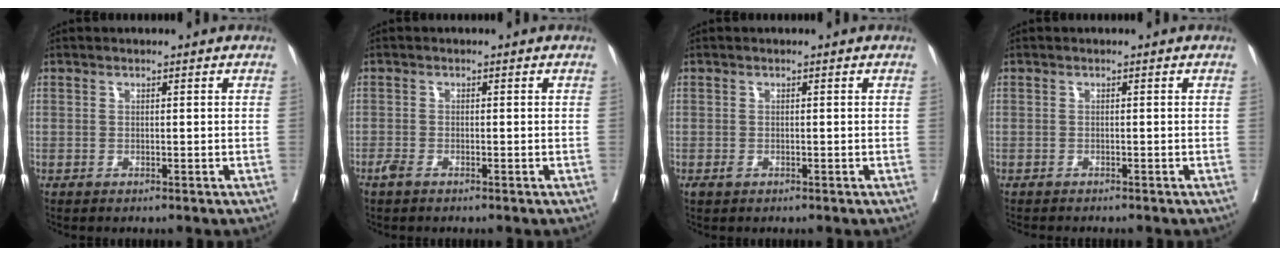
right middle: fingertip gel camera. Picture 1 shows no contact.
{"total": 1.2, "force": [-0.9, 0.3, 0.7], "torque": [-0.021, -0.003, -0.019]}
{"total": 0.7, "force": [-0.4, 0.4, 0.4], "torque": [-0.011, -0.001, -0.004]}
{"total": 3.2, "force": [-2.9, 0.5, 1.3], "torque": [-0.019, -0.006, -0.038]}